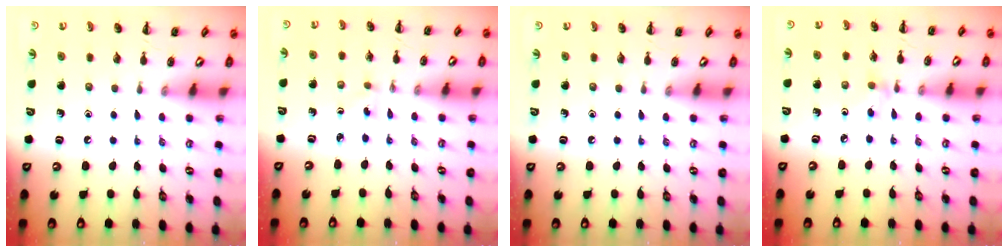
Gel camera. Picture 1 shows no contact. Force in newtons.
{"total": 1.5, "press": 1.3, "slide": 0.6}
{"total": 0.0}
{"total": 3.0, "press": 2.8, "slide": 1.1}